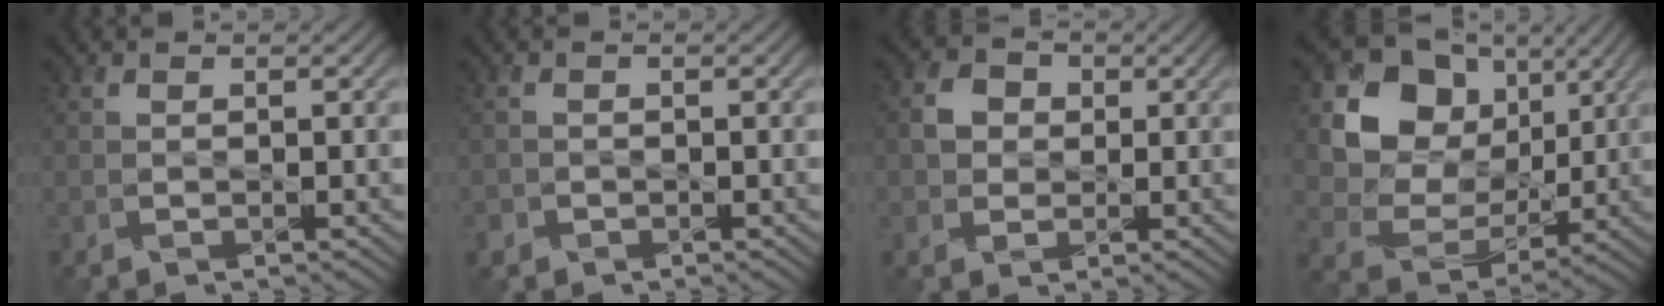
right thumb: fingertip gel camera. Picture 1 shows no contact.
{"total": 1.1, "force": [-0.7, 0.8, 0.2], "torque": [-0.002, -0.004, -0.017]}
{"total": 3.2, "force": [0.3, 2.9, 1.3], "torque": [-0.030, 0.005, 0.001]}
{"total": 12.9, "force": [4.5, 10.1, 6.8], "torque": [-0.151, 0.005, 0.075]}